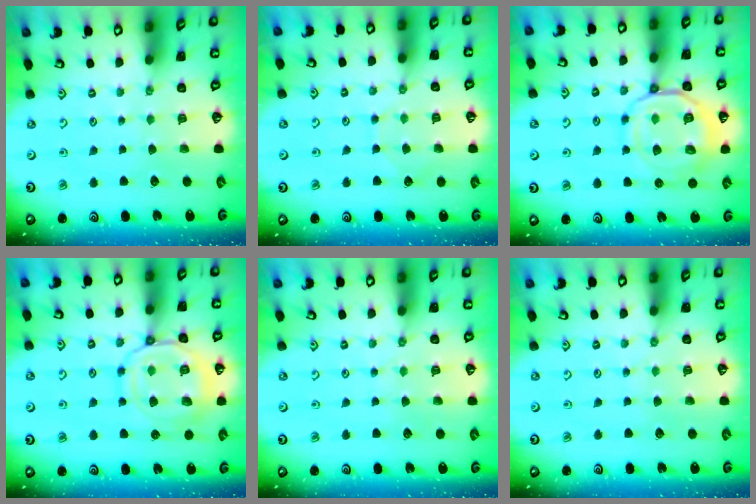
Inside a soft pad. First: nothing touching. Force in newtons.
{"total": 6.1, "press": 6.1, "slide": 0.6}
{"total": 14.0, "press": 13.9, "slide": 1.5}
{"total": 14.7, "press": 14.6, "slide": 1.4}
{"total": 4.0, "press": 3.9, "slide": 0.6}
{"total": 2.7, "press": 2.7, "slide": 0.5}